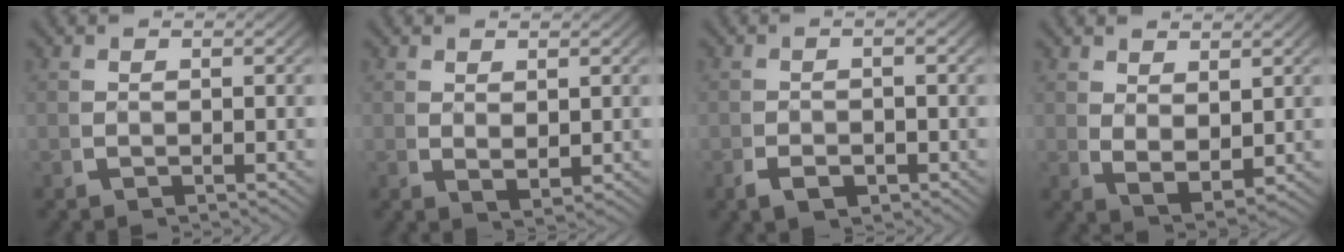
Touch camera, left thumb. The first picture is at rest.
{"total": 1.4, "force": [1.0, 0.6, 0.8], "torque": [-0.016, -0.010, 0.028]}
{"total": 2.3, "force": [-1.2, 1.3, 1.5], "torque": [-0.028, -0.010, -0.016]}
{"total": 3.4, "force": [1.0, 2.1, 2.5], "torque": [-0.054, -0.023, 0.036]}